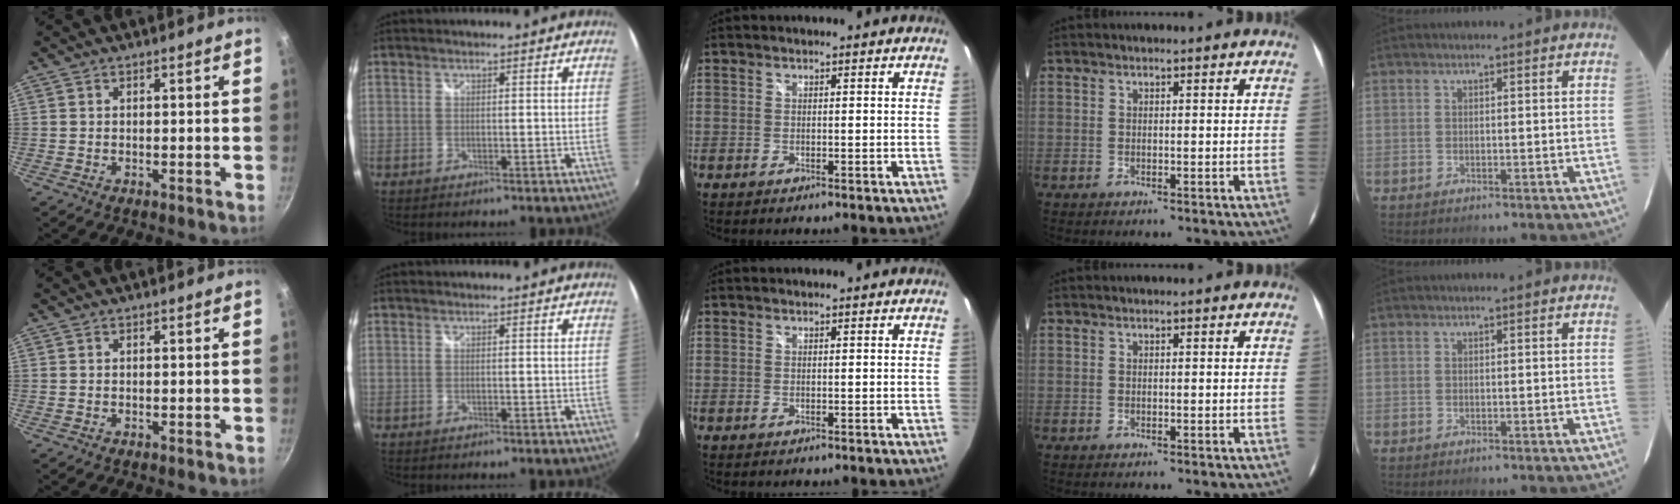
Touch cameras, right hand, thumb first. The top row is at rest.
{}